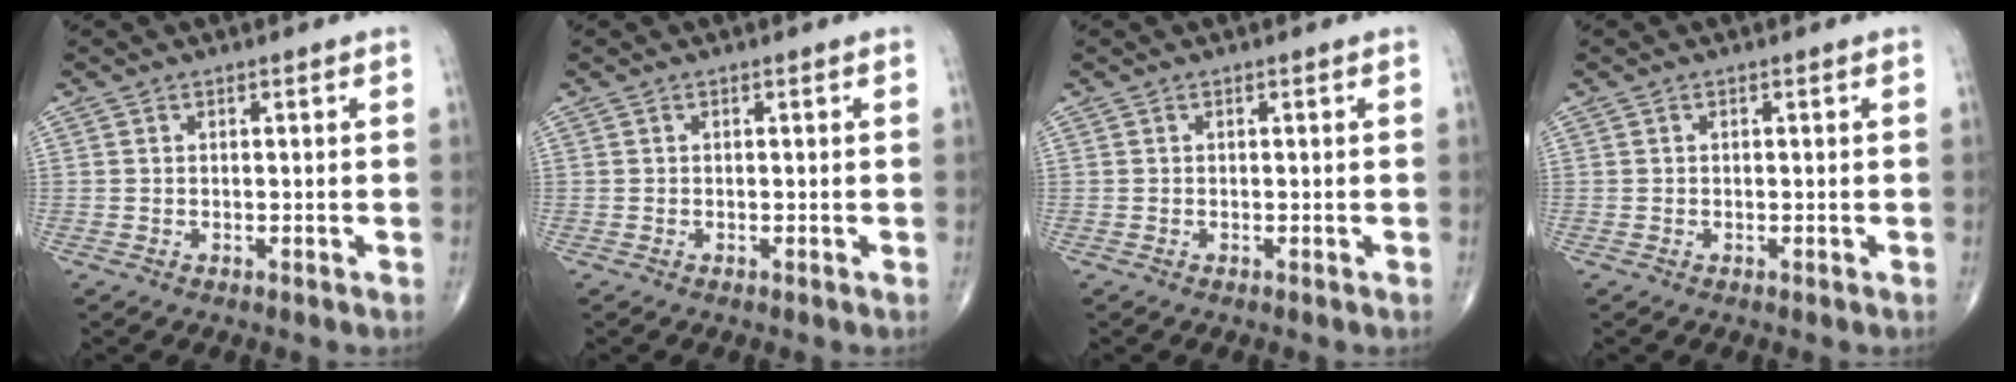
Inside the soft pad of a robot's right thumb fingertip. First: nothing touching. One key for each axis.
{"total": 0.0}
{"total": 0.0}
{"total": 0.0}